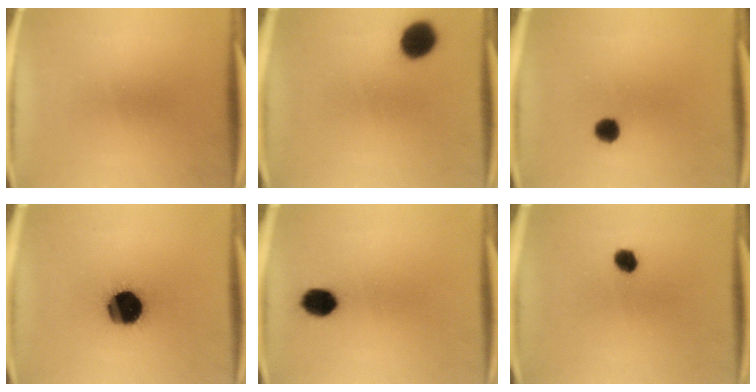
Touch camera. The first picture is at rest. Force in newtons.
{"total": 7.8}
{"total": 2.8}
{"total": 17.6}
{"total": 5.7}
{"total": 3.3}